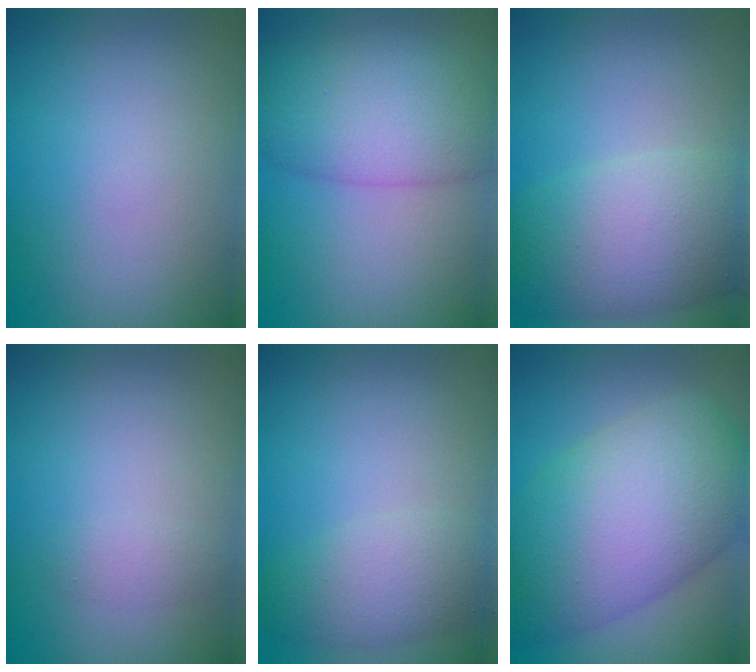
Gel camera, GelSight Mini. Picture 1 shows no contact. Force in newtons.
{"total": 8.6, "press": 8.6, "slide": 0.6}
{"total": 8.2, "press": 8.2, "slide": 0.2}
{"total": 1.0, "press": 1.0, "slide": 0.0}
{"total": 3.6, "press": 3.6, "slide": 0.2}
{"total": 12.1, "press": 12.1, "slide": 0.4}